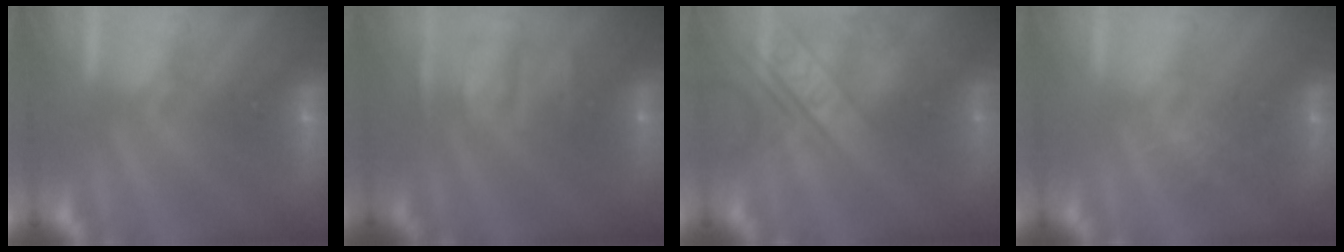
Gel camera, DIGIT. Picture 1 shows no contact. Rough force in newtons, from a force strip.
{"total": 2.5}
{"total": 2.5}
{"total": 2.7}